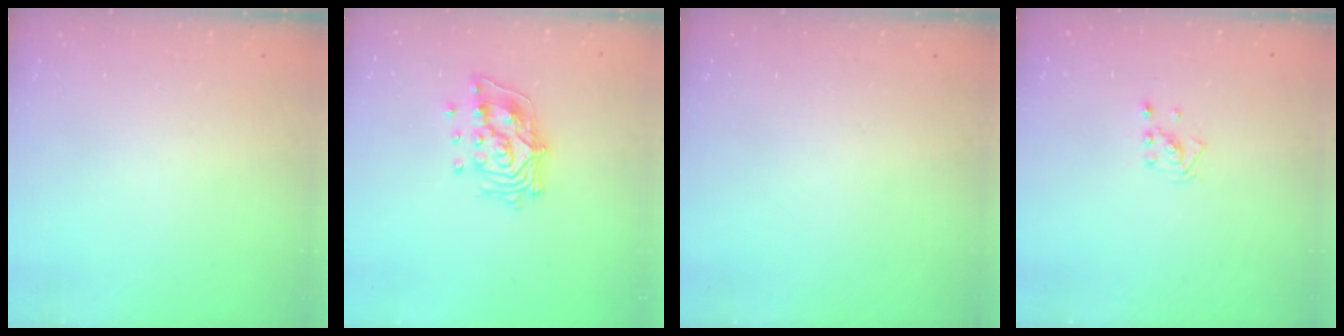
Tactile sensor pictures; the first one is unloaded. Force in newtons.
{"total": 12.9, "press": 12.8, "slide": 1.8}
{"total": 0.0}
{"total": 1.9, "press": 1.9, "slide": 0.1}